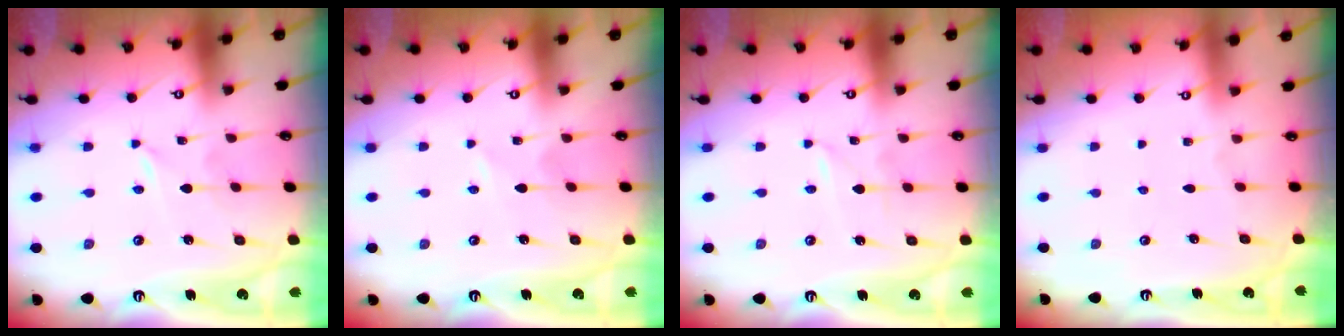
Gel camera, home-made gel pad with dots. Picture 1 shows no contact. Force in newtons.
{"total": 1.6, "press": 1.6, "slide": 0.2}
{"total": 0.6, "press": 0.6, "slide": 0.0}
{"total": 0.0}